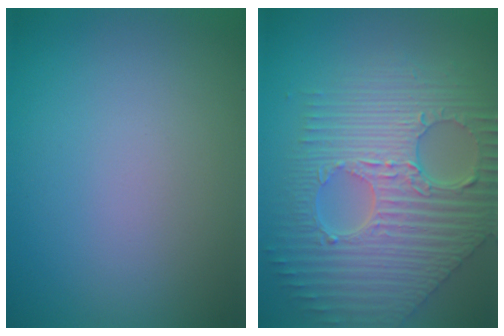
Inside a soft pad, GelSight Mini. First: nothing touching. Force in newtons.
{"total": 10.1, "press": 7.1, "slide": 7.2}